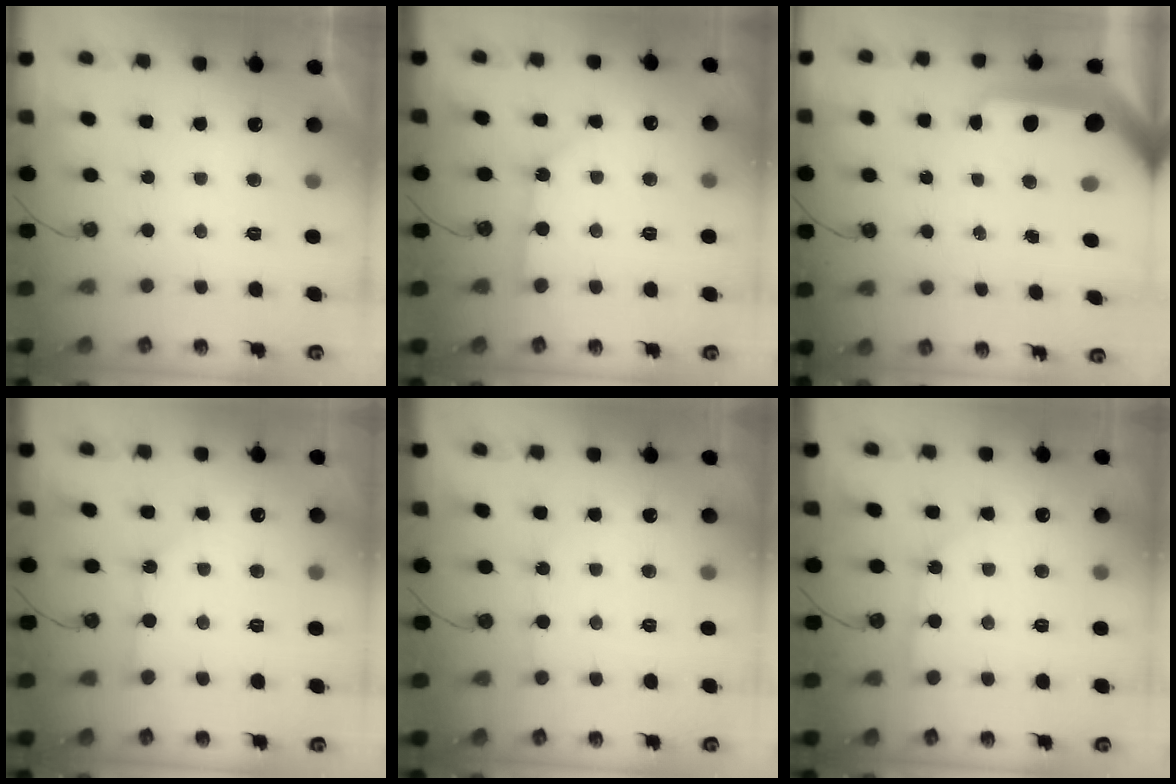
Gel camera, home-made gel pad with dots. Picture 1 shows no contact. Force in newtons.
{"total": 2.4, "press": 2.4, "slide": 0.3}
{"total": 16.4, "press": 16.3, "slide": 1.7}
{"total": 3.0, "press": 2.9, "slide": 0.4}
{"total": 2.4, "press": 2.4, "slide": 0.3}
{"total": 5.1, "press": 5.1, "slide": 0.6}